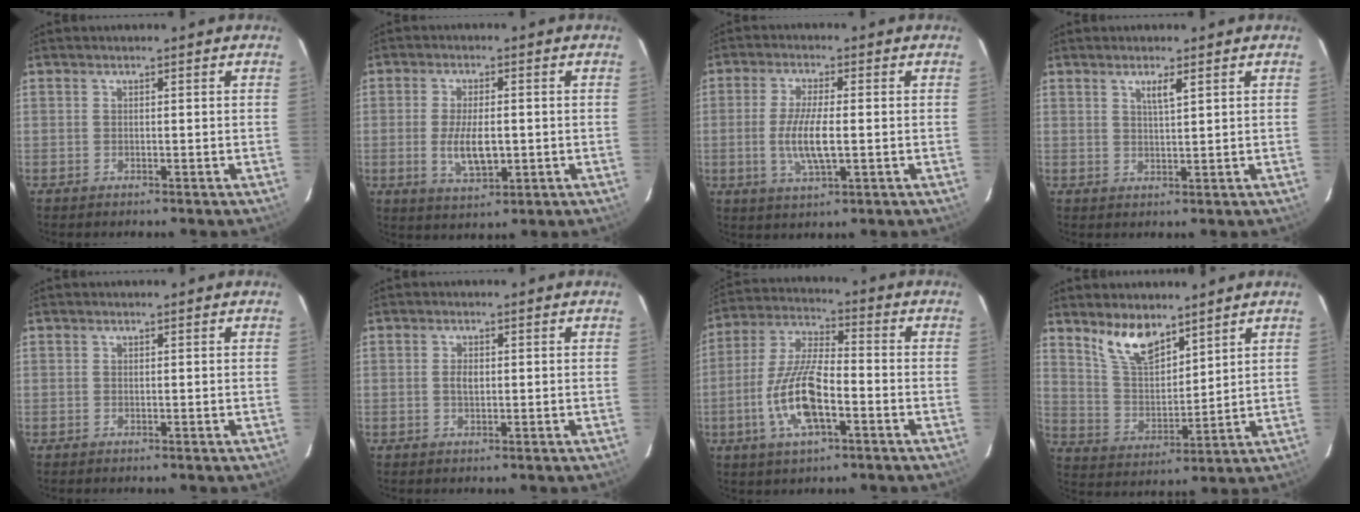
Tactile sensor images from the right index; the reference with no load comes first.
{"total": 7.4, "force": [-1.1, 3.1, 6.7], "torque": [-0.131, -0.011, -0.014]}
{"total": 7.8, "force": [-1.0, 1.8, 7.6], "torque": [-0.150, -0.010, -0.018]}
{"total": 2.6, "force": [1.4, 0.2, 2.1], "torque": [-0.035, 0.003, 0.027]}
{"total": 0.0}
{"total": 1.7, "force": [0.1, 0.9, 1.5], "torque": [-0.028, 0.001, 0.002]}
{"total": 13.5, "force": [-4.7, 4.4, 11.8], "torque": [-0.253, -0.005, -0.088]}
{"total": 9.8, "force": [7.3, 3.8, 5.4], "torque": [-0.101, 0.005, 0.149]}